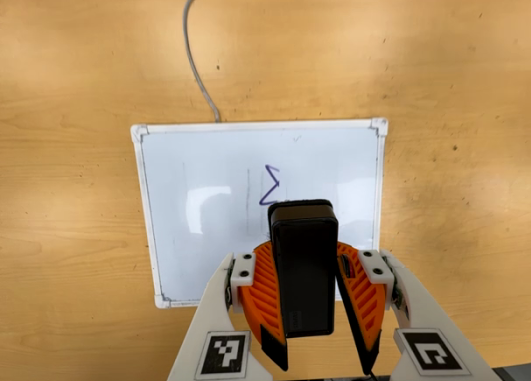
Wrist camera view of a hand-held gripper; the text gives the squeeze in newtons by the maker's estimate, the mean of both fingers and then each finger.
{"total": 9.8, "left": 10.5, "right": 9.2}